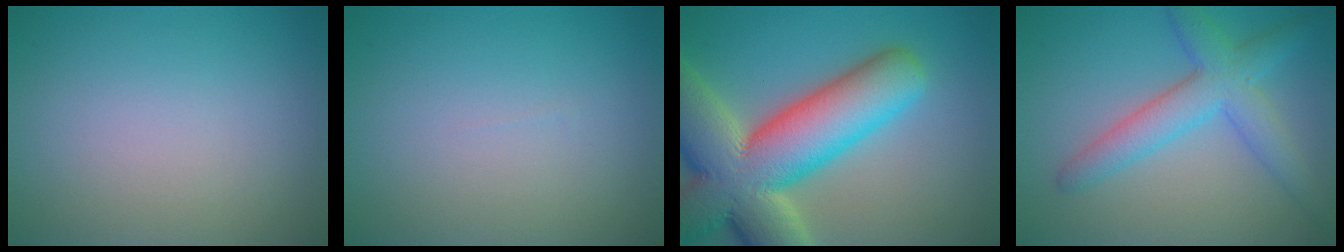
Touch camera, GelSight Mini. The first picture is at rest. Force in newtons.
{"total": 0.0}
{"total": 14.9, "press": 14.8, "slide": 1.1}
{"total": 4.9, "press": 4.9, "slide": 0.3}